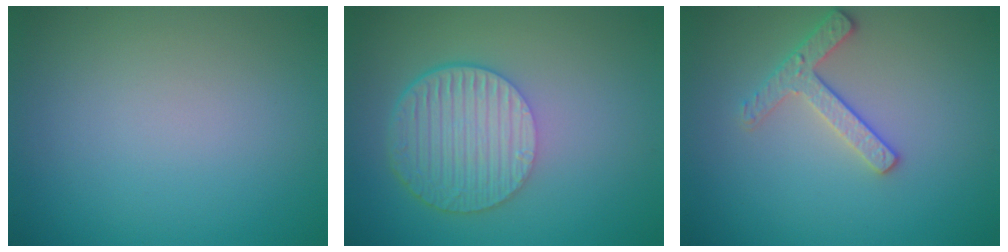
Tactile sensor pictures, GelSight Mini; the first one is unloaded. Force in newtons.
{"total": 6.6, "press": 4.7, "slide": 4.6}
{"total": 2.5, "press": 2.4, "slide": 0.5}